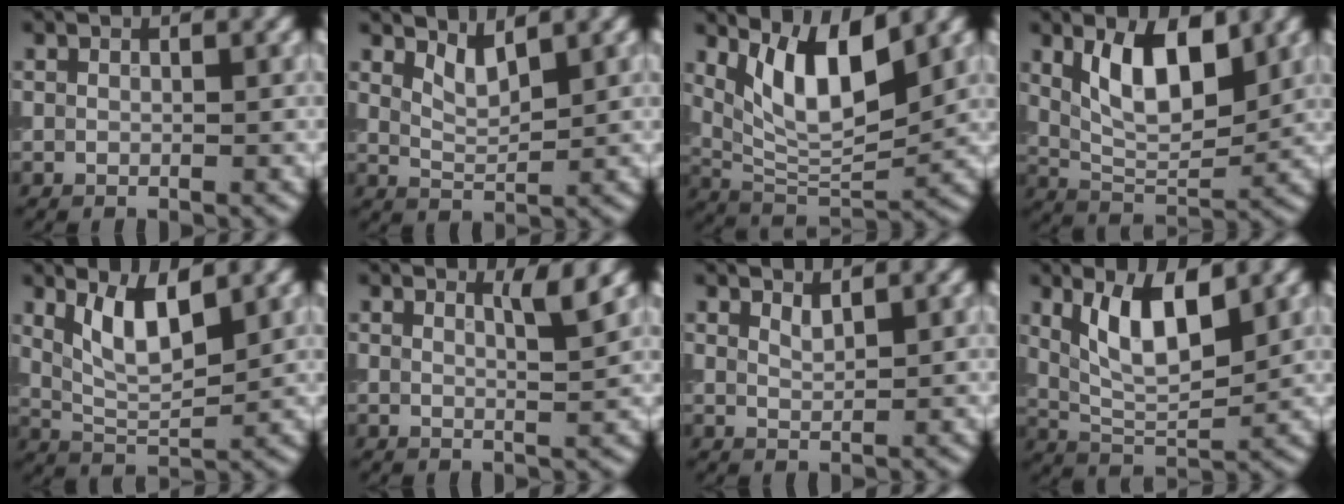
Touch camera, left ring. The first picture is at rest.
{"total": 2.2, "force": [1.6, 0.6, 1.4], "torque": [-0.030, -0.009, 0.036]}
{"total": 7.6, "force": [3.3, 2.8, 6.3], "torque": [-0.113, -0.014, 0.062]}
{"total": 7.1, "force": [2.6, 3.1, 5.8], "torque": [-0.102, 0.000, 0.047]}
{"total": 4.9, "force": [2.2, 1.7, 4.0], "torque": [-0.082, -0.004, 0.043]}
{"total": 2.1, "force": [1.3, 0.5, 1.6], "torque": [-0.013, -0.001, 0.016]}
{"total": 1.1, "force": [0.9, 0.2, 0.5], "torque": [-0.010, -0.002, 0.018]}
{"total": 6.3, "force": [2.5, 2.4, 5.3], "torque": [-0.100, -0.001, 0.047]}